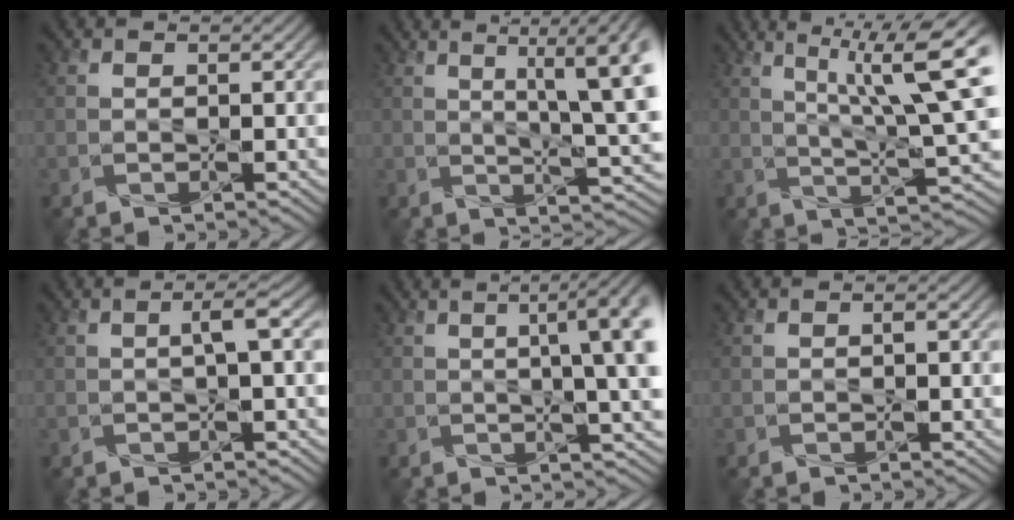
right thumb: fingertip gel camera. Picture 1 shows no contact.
{"total": 12.0, "force": [3.8, 3.5, 10.9], "torque": [-0.147, 0.026, 0.047]}
{"total": 11.9, "force": [4.1, 2.4, 10.9], "torque": [-0.179, 0.008, 0.066]}
{"total": 2.1, "force": [-0.3, 0.0, 2.0], "torque": [-0.035, 0.011, -0.008]}
{"total": 8.4, "force": [1.5, 2.0, 8.0], "torque": [-0.085, 0.021, 0.009]}
{"total": 0.7, "force": [-0.3, 0.2, 0.5], "torque": [-0.009, 0.001, -0.006]}